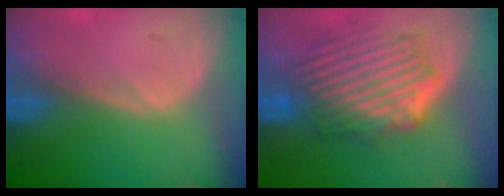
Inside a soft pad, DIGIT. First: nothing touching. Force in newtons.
{"total": 9.4, "press": 8.3, "slide": 4.6}